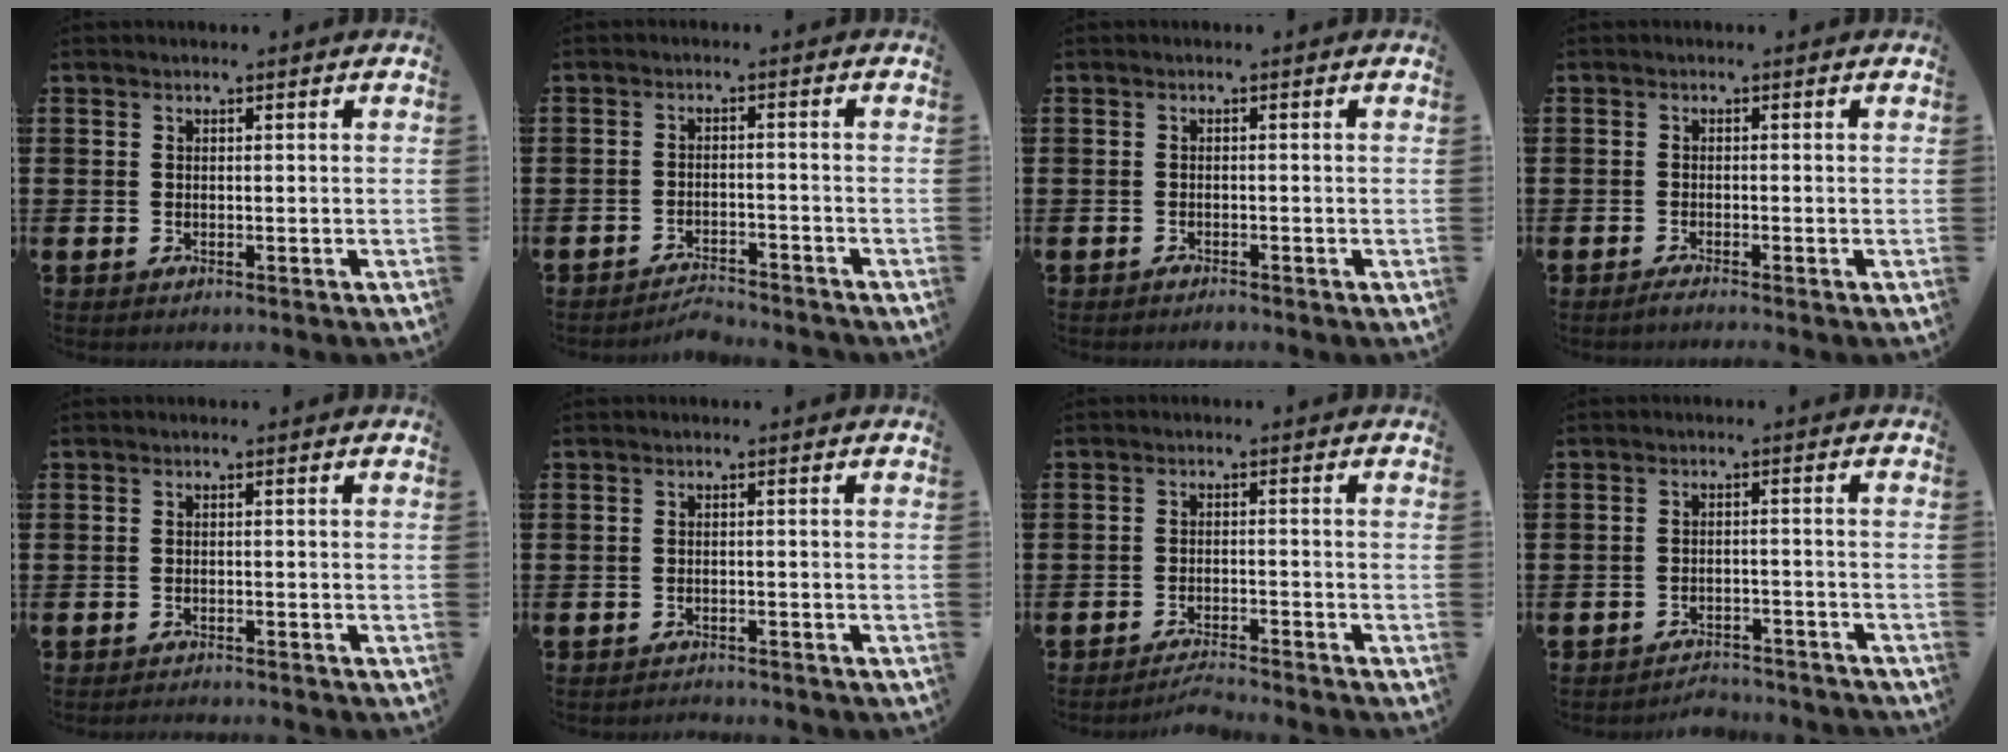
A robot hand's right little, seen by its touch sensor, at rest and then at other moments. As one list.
[{"total": 2.5, "force": [-2.5, -0.1, 0.0], "torque": [-0.005, 0.005, -0.053]}, {"total": 0.7, "force": [-0.7, 0.1, 0.0], "torque": [-0.004, -0.002, -0.015]}, {"total": 0.9, "force": [-0.6, -0.1, 0.6], "torque": [-0.009, -0.003, -0.011]}, {"total": 1.0, "force": [-1.0, -0.1, 0.0], "torque": [-0.002, 0.002, -0.021]}, {"total": 1.2, "force": [-1.2, -0.1, -0.1], "torque": [0.000, 0.003, -0.025]}, {"total": 2.3, "force": [-2.2, -0.2, 0.5], "torque": [-0.008, 0.006, -0.045]}, {"total": 2.7, "force": [-2.7, 0.0, -0.1], "torque": [-0.005, 0.004, -0.059]}]